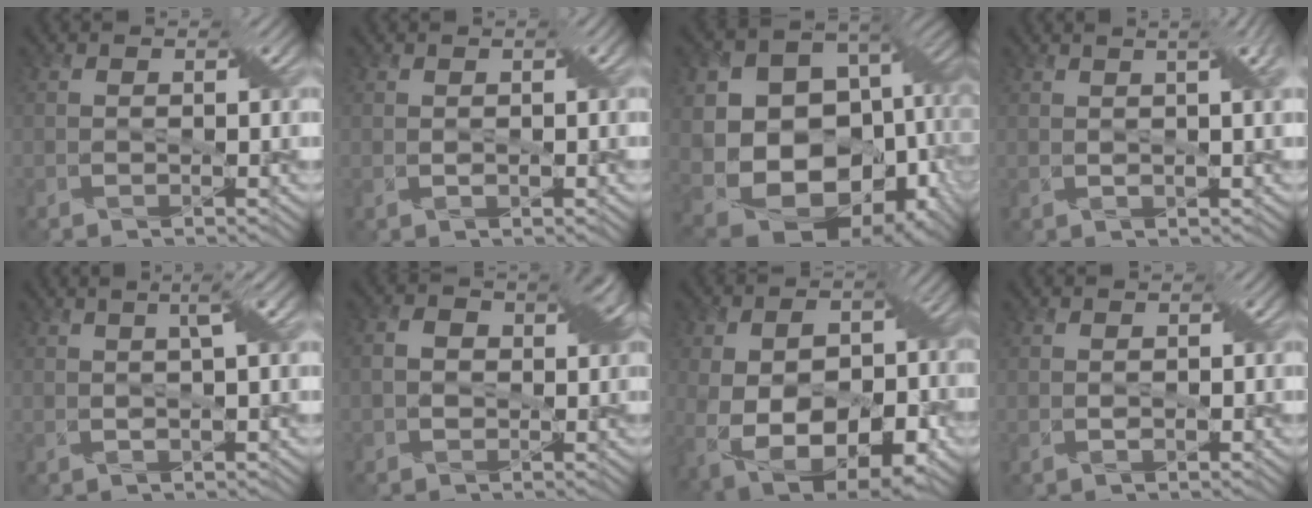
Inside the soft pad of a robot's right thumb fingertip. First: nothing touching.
{"total": 1.5, "force": [0.4, 0.5, 1.4], "torque": [-0.027, 0.005, 0.010]}
{"total": 20.1, "force": [-0.9, 15.5, 12.7], "torque": [-0.204, -0.026, 0.020]}
{"total": 4.9, "force": [1.9, 1.2, 4.4], "torque": [-0.058, 0.017, 0.020]}
{"total": 3.1, "force": [1.0, 0.3, 2.9], "torque": [-0.058, 0.009, 0.020]}
{"total": 4.6, "force": [0.3, 3.2, 3.3], "torque": [-0.059, 0.005, 0.002]}
{"total": 16.5, "force": [-4.4, 10.1, 12.2], "torque": [-0.220, -0.034, -0.047]}
{"total": 1.2, "force": [0.1, 0.7, 0.9], "torque": [-0.018, 0.001, 0.005]}